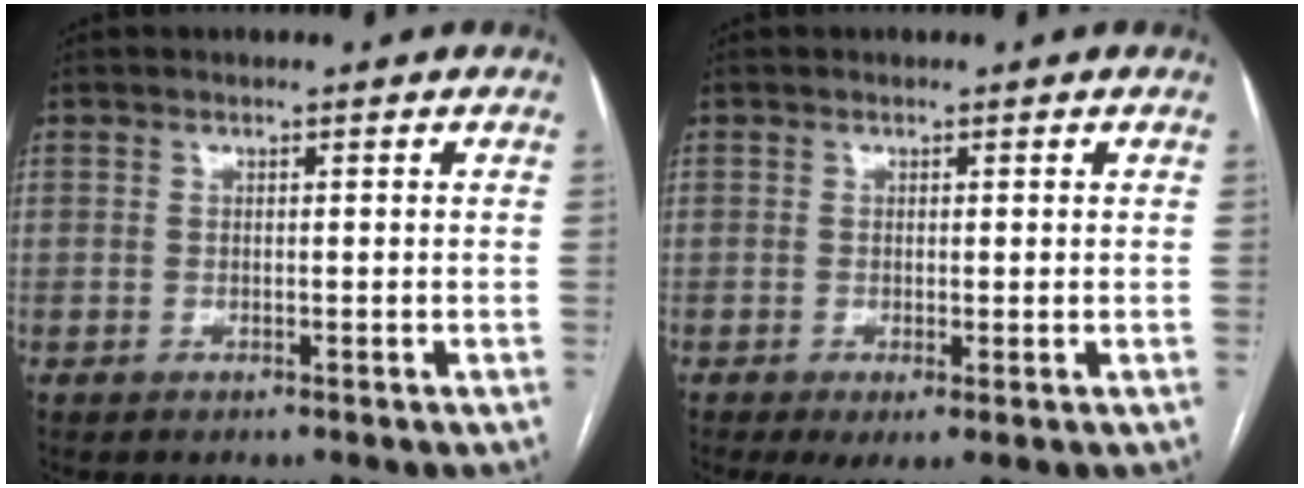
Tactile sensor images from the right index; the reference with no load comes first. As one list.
[{"total": 2.9, "force": [-1.1, 0.6, 2.6], "torque": [-0.041, -0.010, -0.013]}]